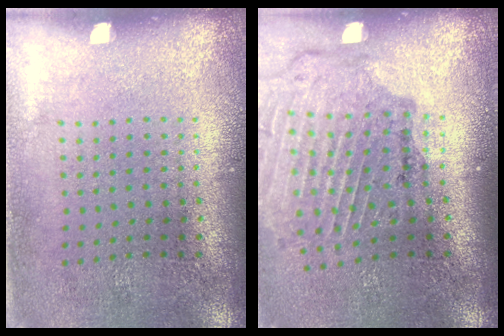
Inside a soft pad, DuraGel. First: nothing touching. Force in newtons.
{"total": 1.7, "press": 1.7, "slide": 0.3}